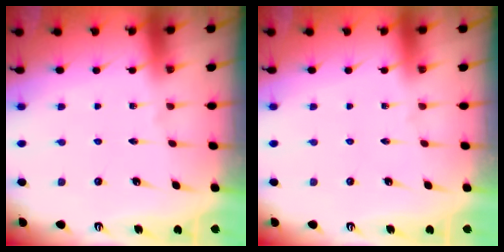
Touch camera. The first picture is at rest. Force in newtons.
{"total": 0.0}